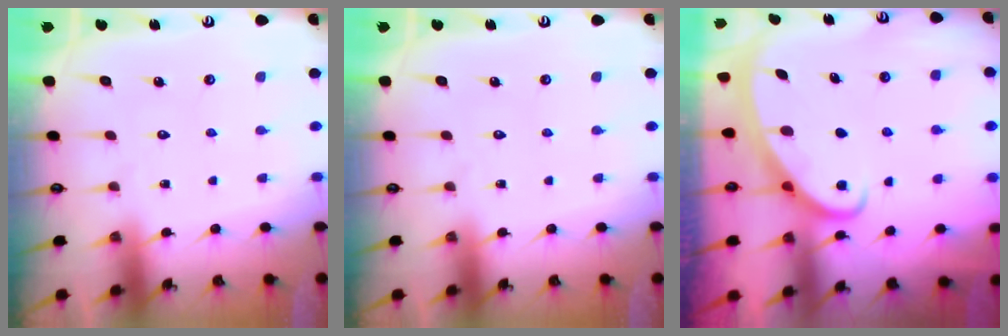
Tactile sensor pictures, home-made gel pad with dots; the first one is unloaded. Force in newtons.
{"total": 0.0}
{"total": 3.0, "press": 3.0, "slide": 0.4}